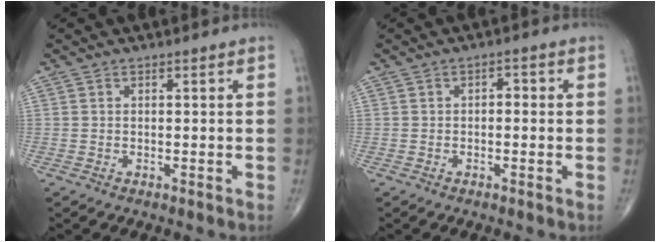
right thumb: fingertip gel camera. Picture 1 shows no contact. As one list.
[{"total": 1.7, "force": [0.0, 1.0, 1.4], "torque": [-0.009, 0.007, -0.005]}]